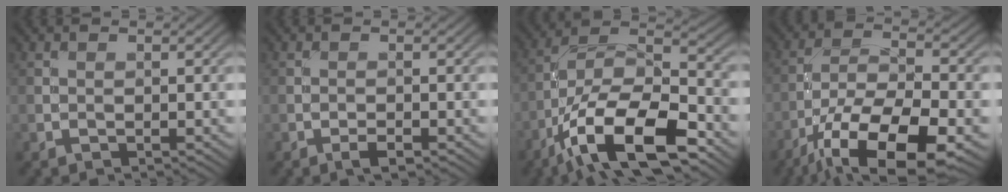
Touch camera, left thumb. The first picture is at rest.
{"total": 1.5, "force": [-1.0, 0.5, 1.1], "torque": [-0.018, 0.002, -0.020]}
{"total": 15.8, "force": [-8.7, 6.2, 11.7], "torque": [-0.215, -0.009, -0.171]}
{"total": 15.2, "force": [-8.8, 5.3, 11.2], "torque": [-0.213, -0.016, -0.155]}